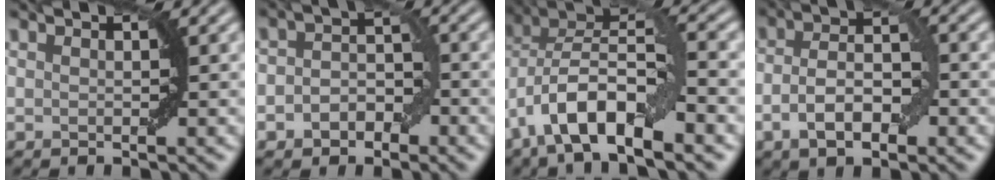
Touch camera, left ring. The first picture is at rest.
{"total": 3.4, "force": [-1.3, 2.5, 1.9], "torque": [-0.026, 0.006, -0.025]}
{"total": 8.9, "force": [-4.0, 3.8, 7.1], "torque": [-0.128, 0.014, -0.080]}
{"total": 5.6, "force": [-1.7, 2.5, 4.7], "torque": [-0.085, 0.007, -0.035]}